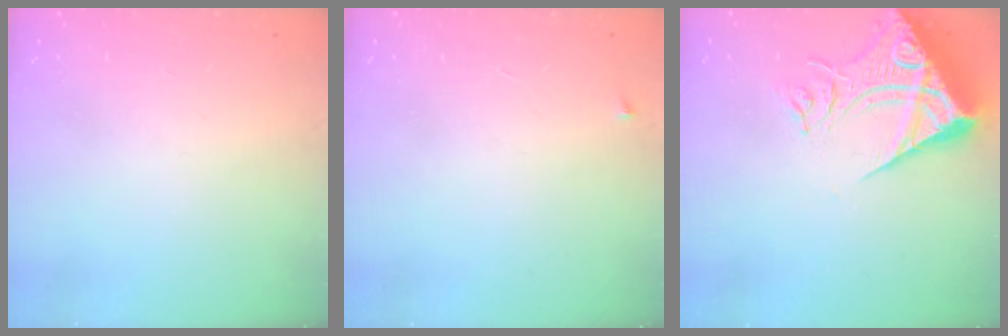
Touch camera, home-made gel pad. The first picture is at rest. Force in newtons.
{"total": 2.3, "press": 2.3, "slide": 0.3}
{"total": 14.2, "press": 14.1, "slide": 1.9}